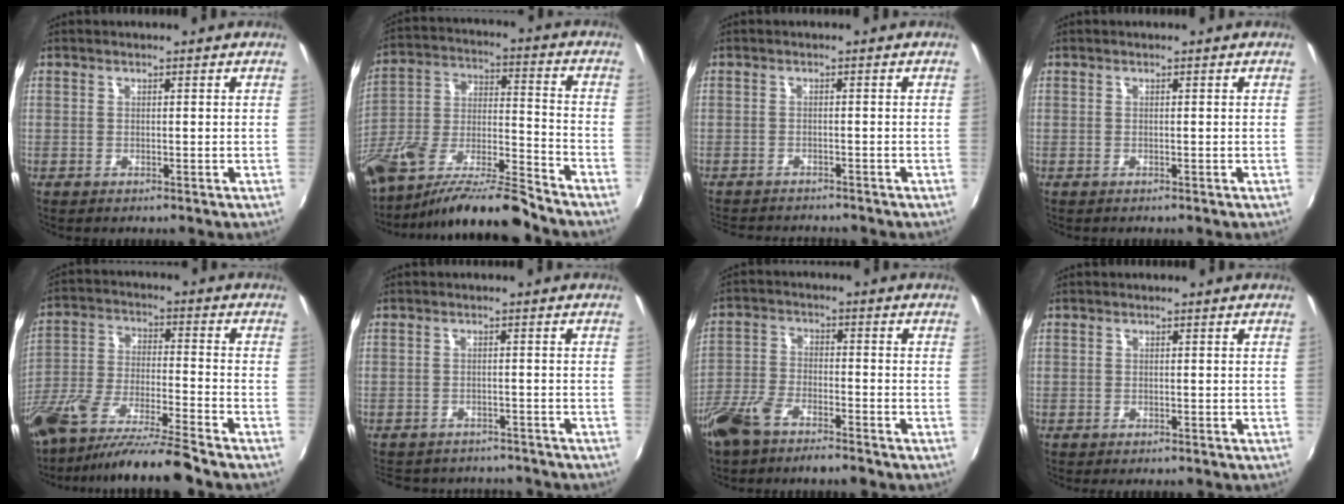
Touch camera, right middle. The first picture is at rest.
{"total": 16.9, "force": [-13.8, 2.2, 9.5], "torque": [-0.185, -0.017, -0.251]}
{"total": 6.5, "force": [-6.1, 1.1, 1.9], "torque": [-0.053, -0.015, -0.093]}
{"total": 0.0}
{"total": 16.5, "force": [-13.9, 0.1, 9.0], "torque": [-0.180, -0.034, -0.253]}
{"total": 12.4, "force": [-10.8, 4.6, 4.0], "torque": [-0.095, -0.004, -0.143]}
{"total": 8.8, "force": [-6.8, 2.8, 4.8], "torque": [-0.114, -0.010, -0.133]}
{"total": 1.0, "force": [-0.8, 0.5, 0.1], "torque": [-0.007, 0.000, -0.013]}